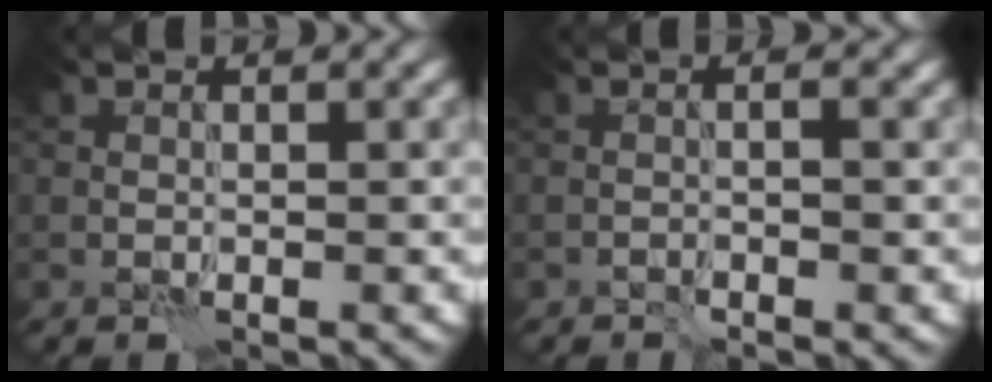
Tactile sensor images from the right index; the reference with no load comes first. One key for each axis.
{"total": 1.1, "fx": -0.6, "fy": 0.1, "fz": 0.9, "tx": -0.014, "ty": 0.003, "tz": -0.013}